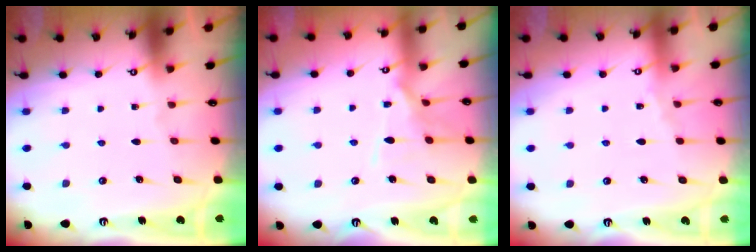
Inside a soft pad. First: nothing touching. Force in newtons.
{"total": 10.3, "press": 10.3, "slide": 0.9}
{"total": 1.8, "press": 1.8, "slide": 0.4}